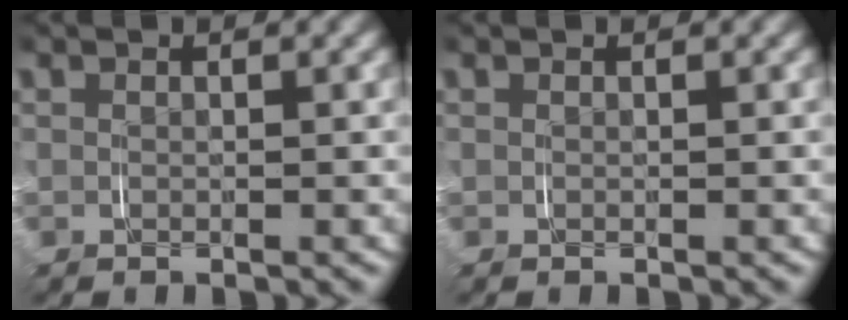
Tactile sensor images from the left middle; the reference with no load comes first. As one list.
[{"total": 0.0}]